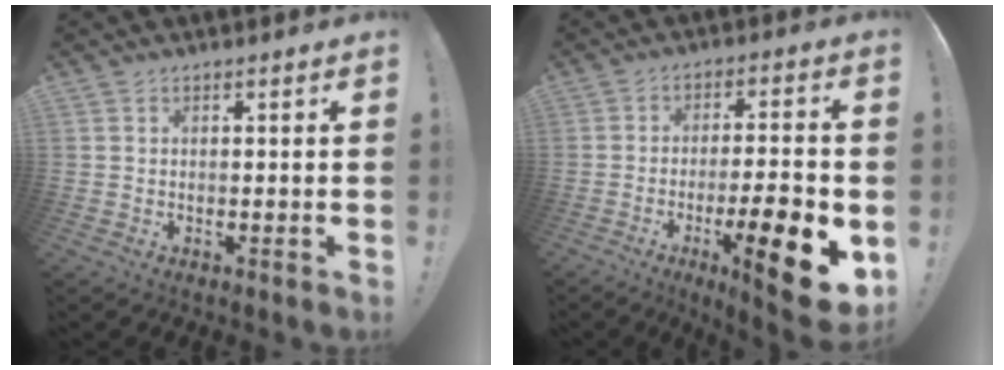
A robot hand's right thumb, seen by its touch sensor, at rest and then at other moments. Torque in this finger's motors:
{"motor_torque": [0.32, 0.76, 1.45, -1.32, 0.41]}